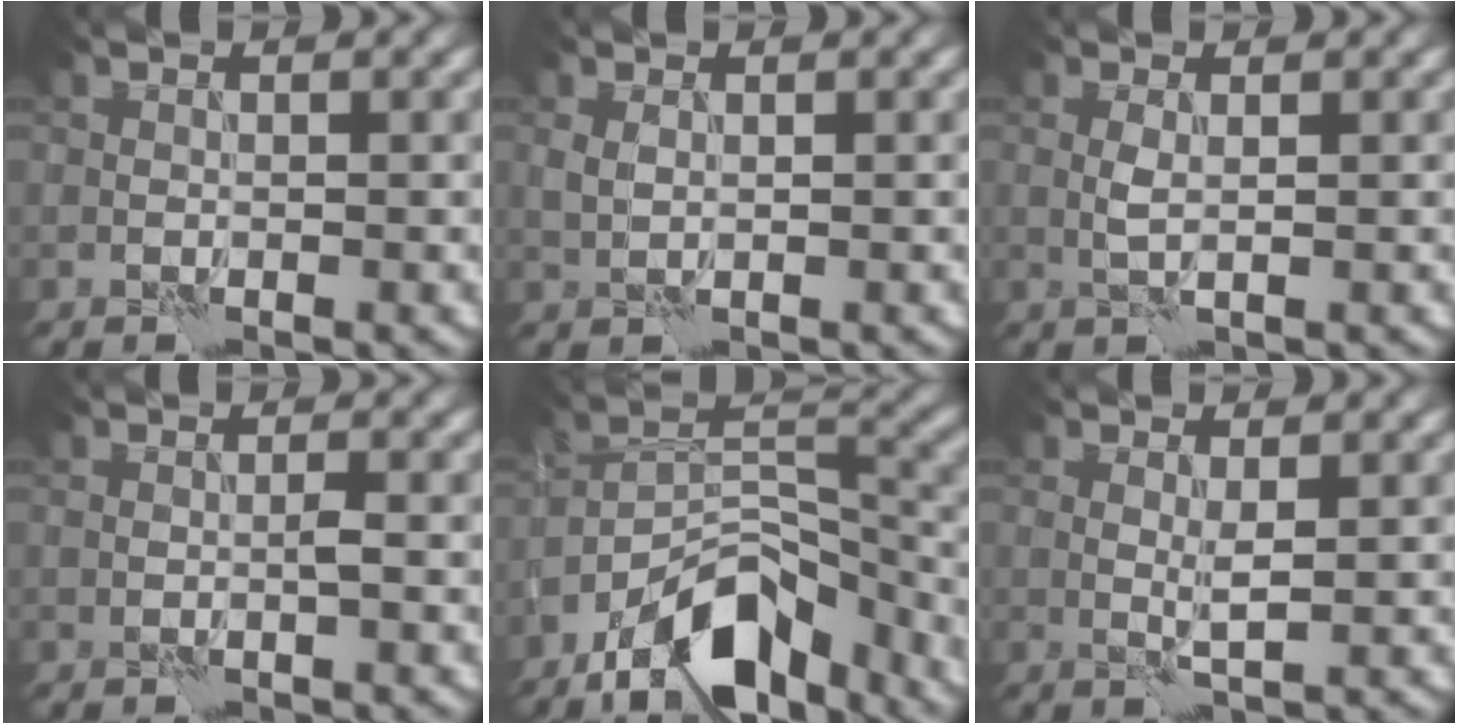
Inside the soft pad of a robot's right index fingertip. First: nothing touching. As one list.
[{"total": 0.7, "force": [0.5, 0.4, 0.4], "torque": [-0.011, -0.001, 0.011]}, {"total": 0.9, "force": [0.3, 0.1, 0.9], "torque": [-0.020, -0.001, 0.006]}, {"total": 0.6, "force": [-0.2, -0.3, 0.5], "torque": [-0.006, 0.002, -0.003]}, {"total": 12.3, "force": [-8.7, 4.9, 7.1], "torque": [-0.116, 0.015, -0.156]}, {"total": 1.2, "force": [0.5, -0.1, 1.1], "torque": [-0.024, -0.002, 0.007]}]